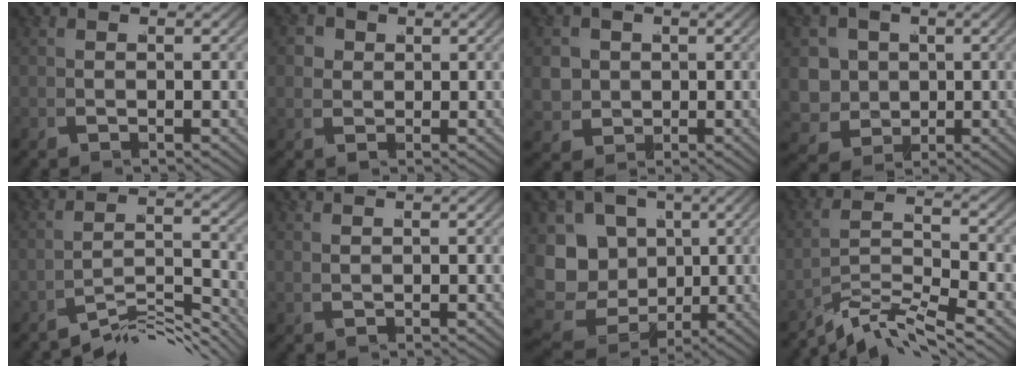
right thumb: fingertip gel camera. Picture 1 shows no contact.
{"total": 3.2, "force": [0.7, 2.8, 1.4], "torque": [-0.036, -0.015, 0.014]}
{"total": 6.1, "force": [-0.1, 5.4, 2.9], "torque": [-0.084, -0.039, 0.007]}
{"total": 10.5, "force": [-1.9, 9.0, 5.1], "torque": [-0.128, -0.054, -0.028]}
{"total": 6.0, "force": [-5.6, 0.7, 2.1], "torque": [-0.026, -0.002, -0.097]}
{"total": 0.6, "force": [0.6, 0.0, 0.2], "torque": [0.000, -0.001, 0.017]}
{"total": 13.8, "force": [-1.4, 12.0, 6.7], "torque": [-0.166, -0.041, -0.028]}
{"total": 4.6, "force": [-3.5, 1.0, 2.8], "torque": [-0.061, -0.009, -0.065]}